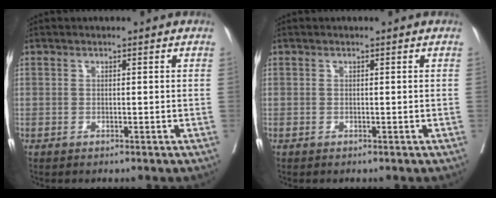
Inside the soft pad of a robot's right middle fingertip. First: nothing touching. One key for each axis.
{"total": 0.0}